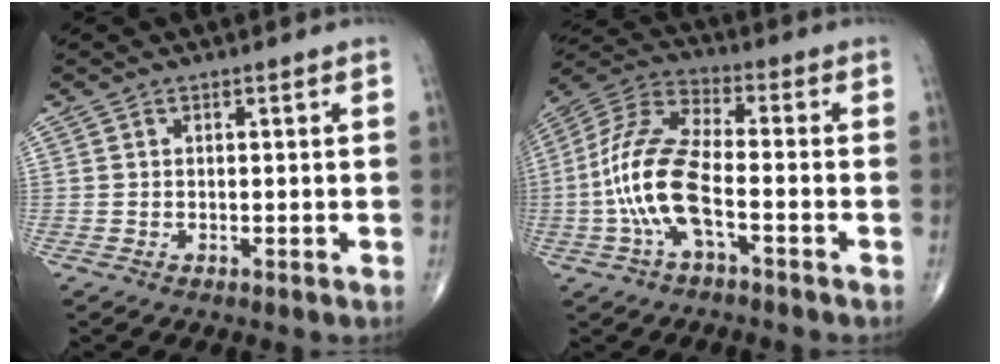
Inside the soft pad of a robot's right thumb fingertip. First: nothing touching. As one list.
[{"total": 13.9, "force": [-3.6, 5.2, 12.4], "torque": [-0.277, 0.037, -0.075]}]